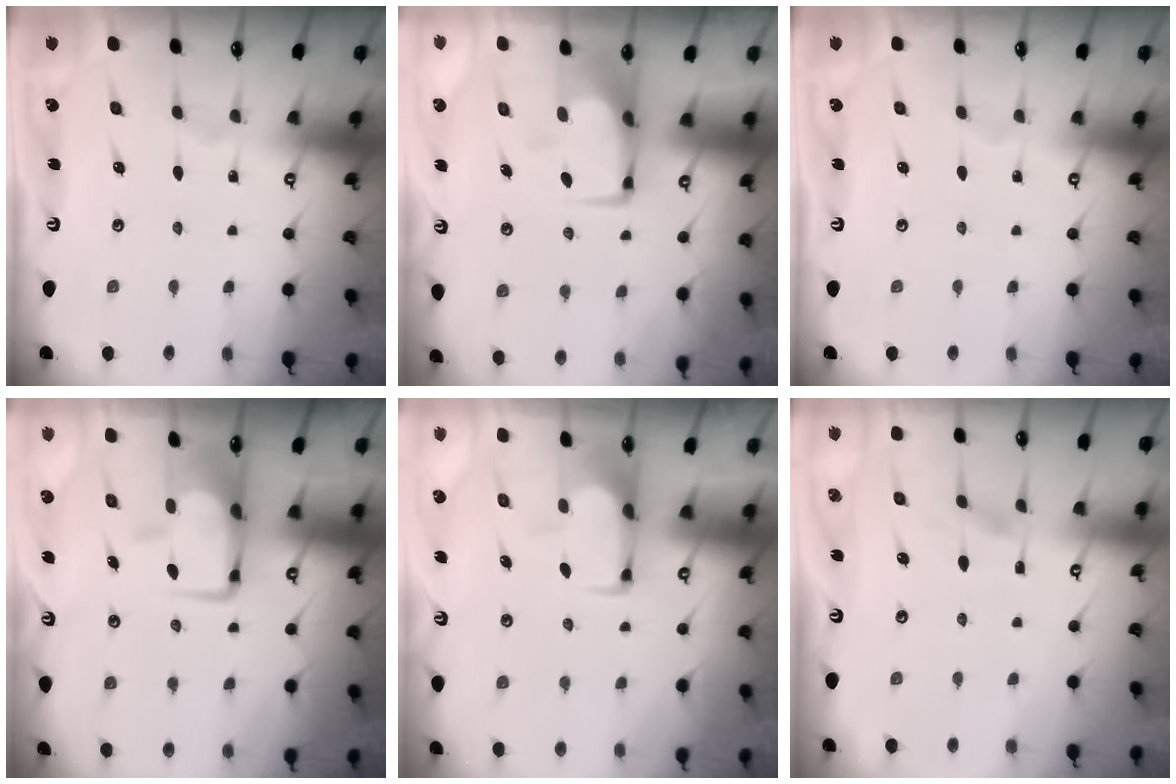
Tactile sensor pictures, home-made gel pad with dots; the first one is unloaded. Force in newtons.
{"total": 0.6, "press": 0.2, "slide": 0.5}
{"total": 0.0}
{"total": 7.7, "press": 7.5, "slide": 1.8}
{"total": 1.8, "press": 1.7, "slide": 0.5}
{"total": 1.7, "press": 1.4, "slide": 1.0}